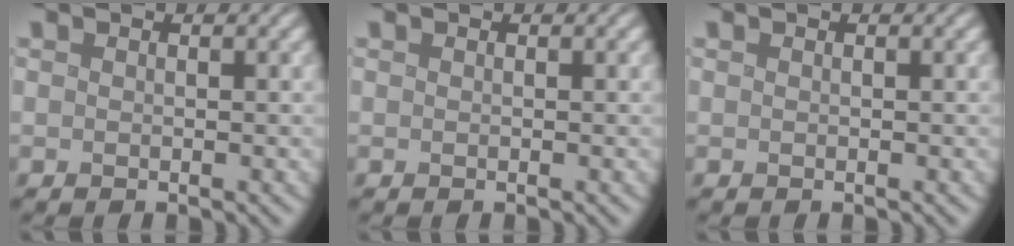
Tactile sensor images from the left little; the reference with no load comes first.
{"total": 0.0}
{"total": 0.0}